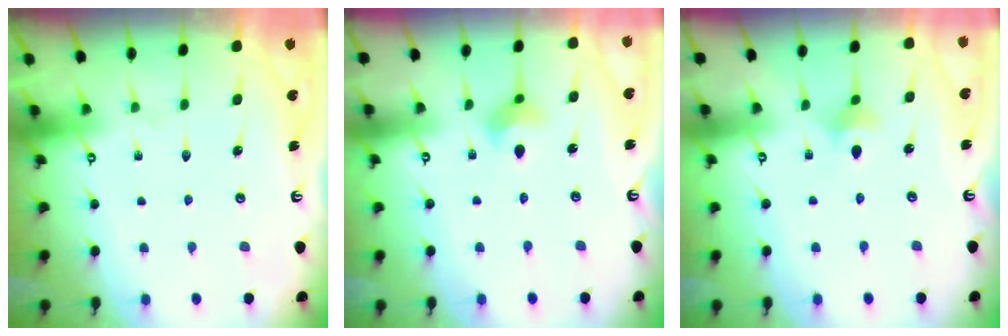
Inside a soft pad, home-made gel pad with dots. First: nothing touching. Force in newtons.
{"total": 6.3, "press": 6.1, "slide": 1.7}
{"total": 3.6, "press": 3.5, "slide": 0.8}